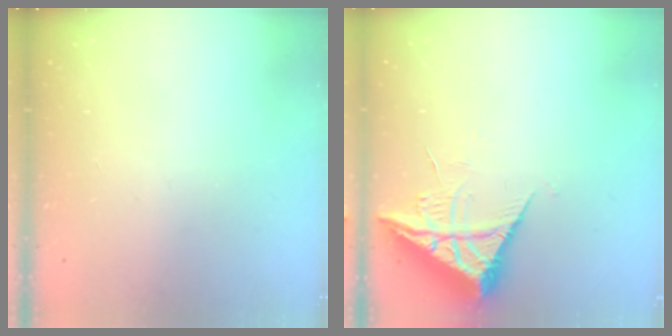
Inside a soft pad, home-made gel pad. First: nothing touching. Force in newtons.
{"total": 7.6, "press": 7.6, "slide": 0.5}